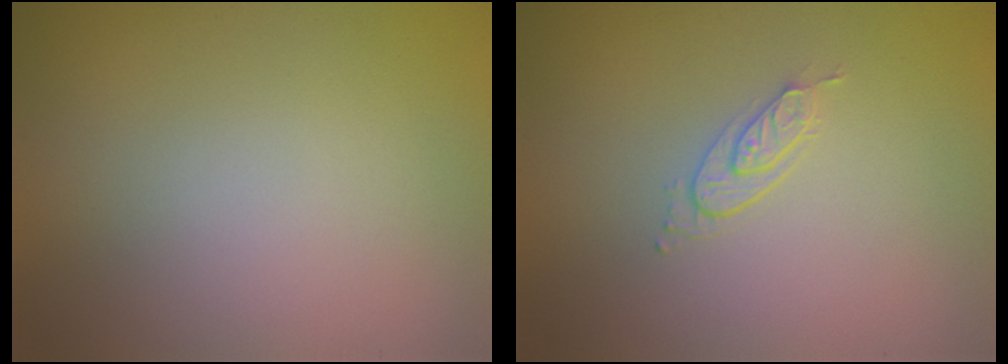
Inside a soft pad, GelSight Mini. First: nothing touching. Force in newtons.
{"total": 1.7, "press": 1.1, "slide": 1.3}